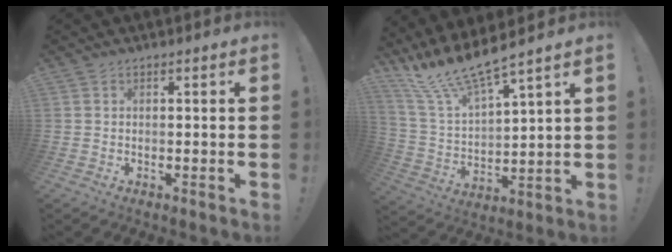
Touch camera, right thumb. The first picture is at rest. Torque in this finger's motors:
{"motor_torque": [-0.01, 0.02, 0.28, 0.25, 0.22]}